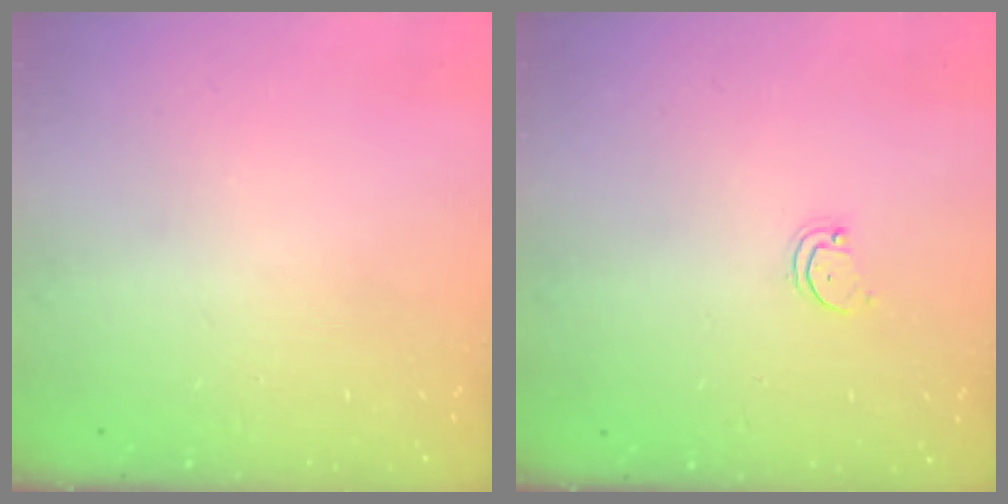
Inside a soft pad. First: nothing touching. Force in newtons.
{"total": 1.5, "press": 1.5, "slide": 0.1}